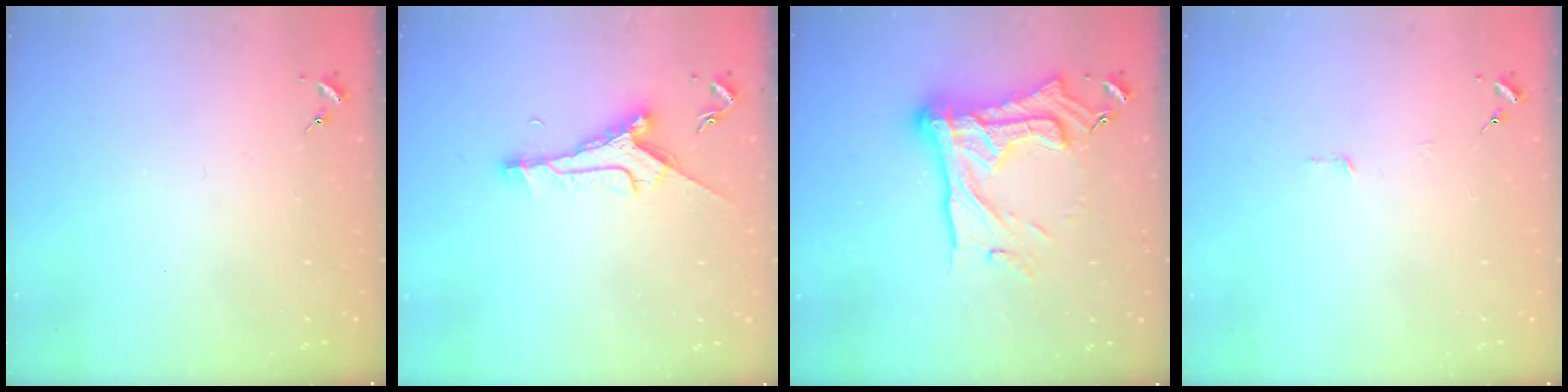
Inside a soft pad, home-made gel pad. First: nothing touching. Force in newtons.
{"total": 9.4, "press": 9.4, "slide": 0.8}
{"total": 25.4, "press": 25.2, "slide": 2.5}
{"total": 2.7, "press": 2.7, "slide": 0.2}